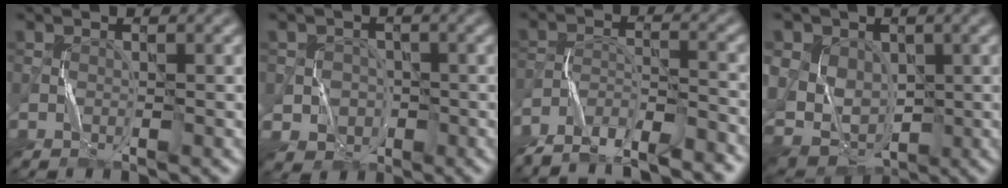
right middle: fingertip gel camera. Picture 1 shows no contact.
{"total": 3.9, "force": [-1.1, 3.7, 0.4], "torque": [0.007, 0.010, -0.031]}
{"total": 7.7, "force": [-7.1, 1.3, 2.6], "torque": [-0.045, -0.007, -0.119]}
{"total": 9.3, "force": [1.3, 7.9, 4.8], "torque": [-0.100, 0.029, 0.003]}